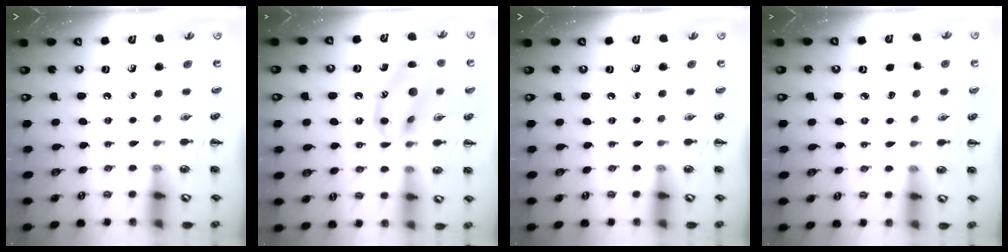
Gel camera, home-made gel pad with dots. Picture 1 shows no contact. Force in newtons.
{"total": 14.9, "press": 14.6, "slide": 2.8}
{"total": 0.0}
{"total": 4.8, "press": 4.6, "slide": 1.3}